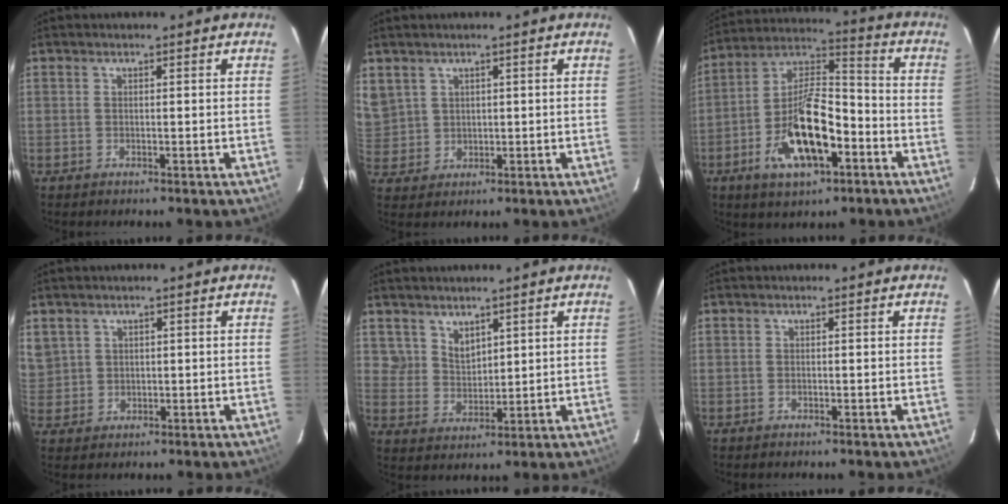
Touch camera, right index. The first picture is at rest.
{"total": 7.8, "force": [3.4, 6.8, 1.9], "torque": [-0.048, 0.018, 0.089]}
{"total": 16.4, "force": [-6.8, 6.8, 13.3], "torque": [-0.260, 0.012, -0.118]}
{"total": 5.8, "force": [2.3, 5.2, 1.1], "torque": [-0.022, 0.012, 0.059]}
{"total": 5.0, "force": [3.9, 3.0, 0.9], "torque": [-0.005, 0.004, 0.079]}
{"total": 0.0}